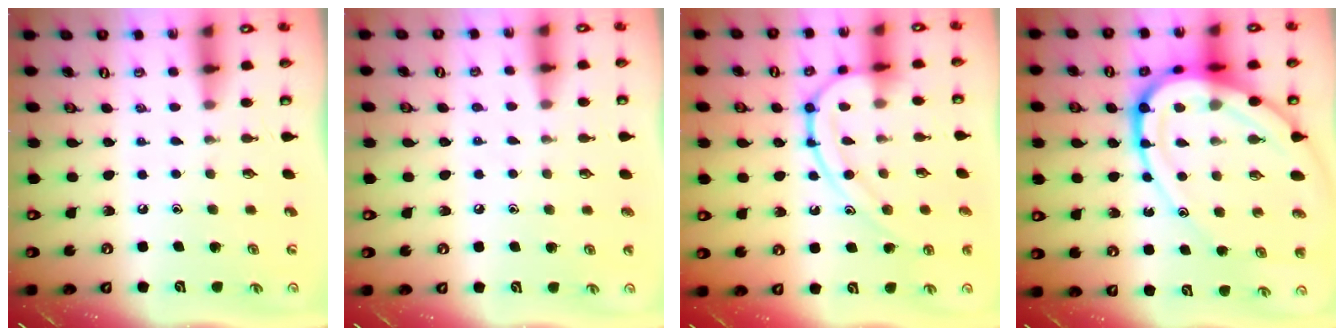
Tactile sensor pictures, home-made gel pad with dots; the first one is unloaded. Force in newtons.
{"total": 5.2, "press": 5.1, "slide": 0.6}
{"total": 12.3, "press": 12.2, "slide": 0.1}
{"total": 21.5, "press": 21.4, "slide": 2.2}